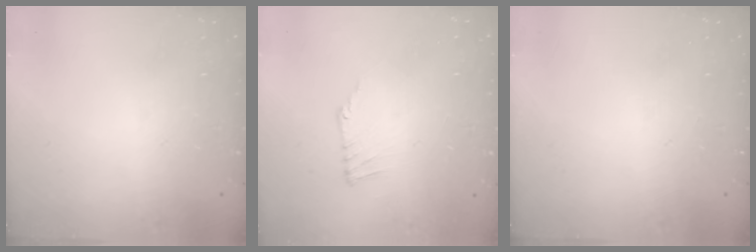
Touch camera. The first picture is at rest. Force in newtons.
{"total": 0.8, "press": 0.8, "slide": 0.2}
{"total": 0.0}